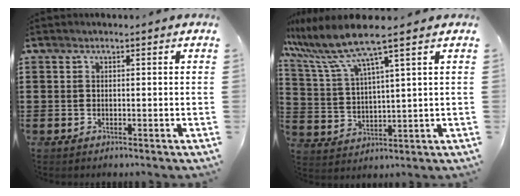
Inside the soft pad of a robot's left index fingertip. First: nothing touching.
{"total": 8.1, "force": [6.3, -0.2, 5.2], "torque": [-0.131, -0.035, 0.104]}